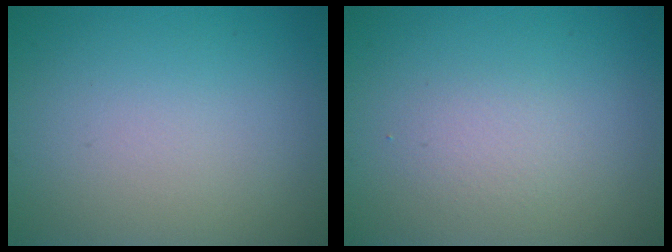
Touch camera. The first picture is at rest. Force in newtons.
{"total": 1.3, "press": 1.3, "slide": 0.1}